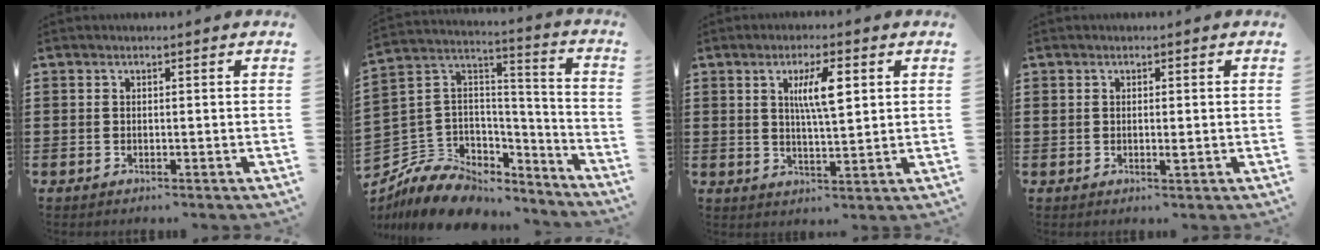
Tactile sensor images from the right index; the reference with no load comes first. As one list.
[{"total": 9.9, "force": [-6.8, 6.5, 2.8], "torque": [-0.085, 0.009, -0.130]}, {"total": 6.4, "force": [2.0, 1.5, 5.9], "torque": [-0.112, 0.008, 0.028]}, {"total": 1.1, "force": [0.1, 0.3, 1.0], "torque": [-0.019, 0.000, 0.001]}]